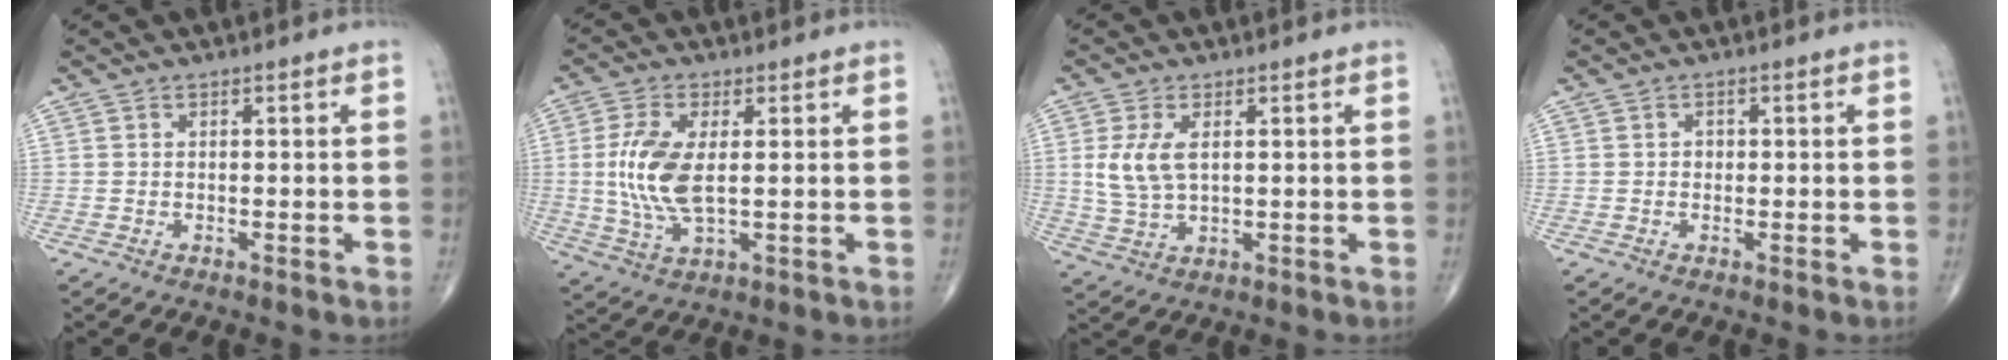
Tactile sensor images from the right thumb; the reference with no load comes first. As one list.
[{"total": 10.1, "force": [0.8, 4.3, 9.1], "torque": [-0.204, -0.009, 0.020]}, {"total": 6.7, "force": [1.4, 3.6, 5.5], "torque": [-0.118, -0.006, 0.034]}, {"total": 0.9, "force": [0.0, 0.8, 0.4], "torque": [0.002, 0.003, -0.003]}]